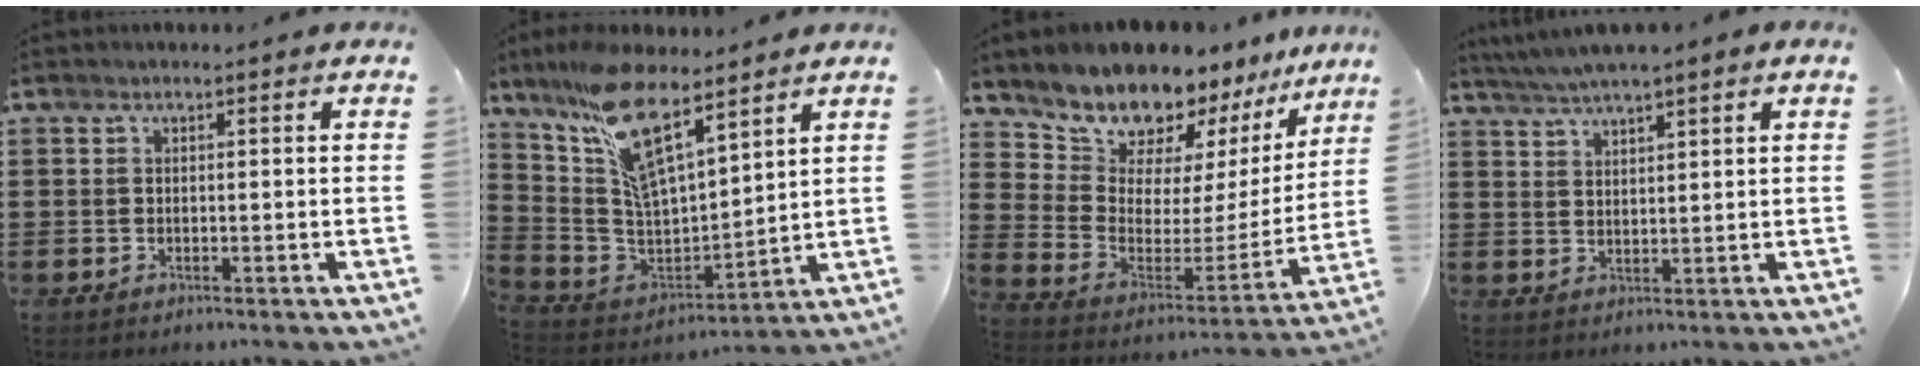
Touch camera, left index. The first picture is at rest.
{"total": 13.6, "force": [8.8, 4.2, 9.4], "torque": [-0.219, -0.047, 0.156]}
{"total": 9.8, "force": [9.1, 3.5, 0.9], "torque": [-0.073, -0.084, 0.165]}
{"total": 3.3, "force": [2.9, -0.3, 1.5], "torque": [-0.036, -0.005, 0.053]}